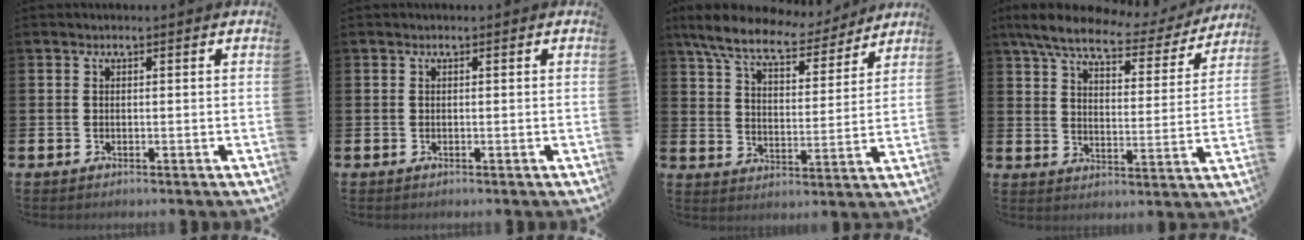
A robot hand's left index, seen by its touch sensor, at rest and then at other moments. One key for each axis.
{"total": 0.0}
{"total": 8.9, "fx": 8.0, "fy": 1.9, "fz": 3.3, "tx": -0.091, "ty": -0.049, "tz": 0.138}
{"total": 7.9, "fx": 6.6, "fy": 1.9, "fz": 3.9, "tx": -0.095, "ty": -0.037, "tz": 0.109}